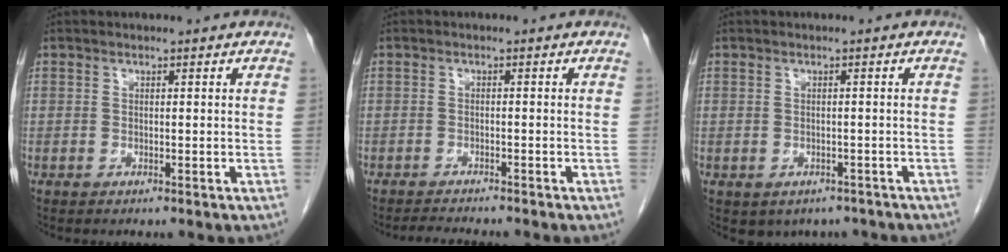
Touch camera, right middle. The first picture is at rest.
{"total": 3.6, "force": [-3.4, -0.1, 1.2], "torque": [-0.020, -0.014, -0.050]}
{"total": 4.5, "force": [-3.4, 2.9, 1.0], "torque": [-0.001, 0.010, -0.038]}